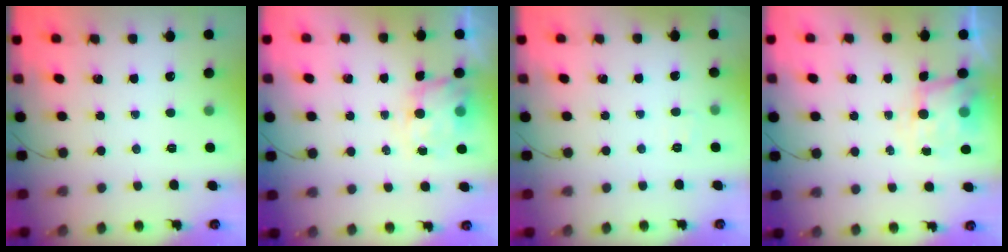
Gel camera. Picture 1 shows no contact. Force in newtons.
{"total": 5.1, "press": 5.0, "slide": 1.3}
{"total": 2.0, "press": 1.7, "slide": 1.1}
{"total": 5.3, "press": 5.2, "slide": 1.1}